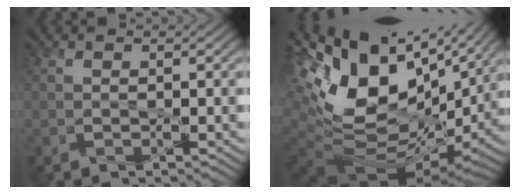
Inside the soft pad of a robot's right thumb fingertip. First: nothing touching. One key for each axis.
{"total": 17.8, "fx": 5.7, "fy": 9.5, "fz": 13.8, "tx": -0.261, "ty": 0.001, "tz": 0.139}